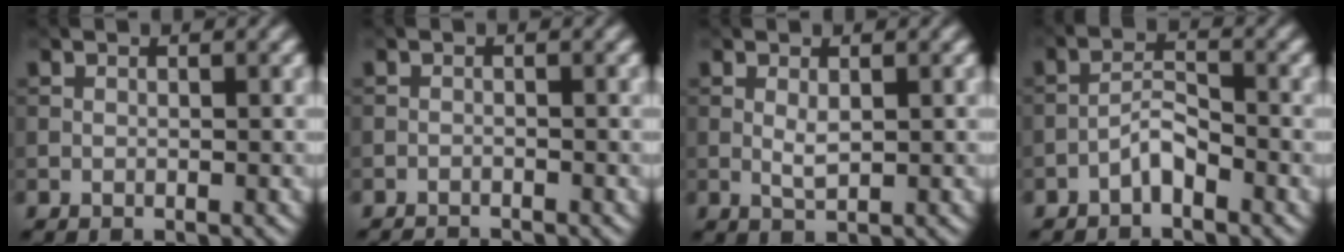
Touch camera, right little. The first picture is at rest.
{"total": 1.5, "force": [-1.4, 0.1, 0.2], "torque": [0.001, -0.002, -0.027]}
{"total": 1.4, "force": [0.3, 0.5, 1.2], "torque": [-0.029, -0.003, 0.009]}
{"total": 2.2, "force": [-1.6, 0.6, 1.4], "torque": [-0.025, 0.011, -0.034]}